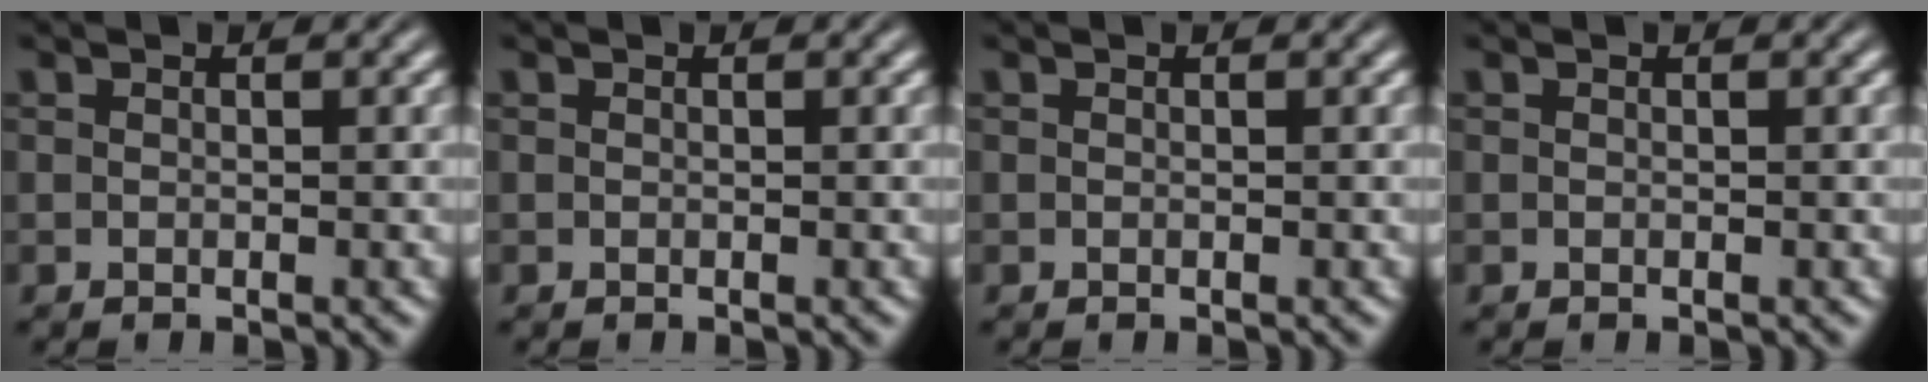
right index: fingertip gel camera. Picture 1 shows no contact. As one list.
[{"total": 0.0}, {"total": 0.0}, {"total": 0.0}]